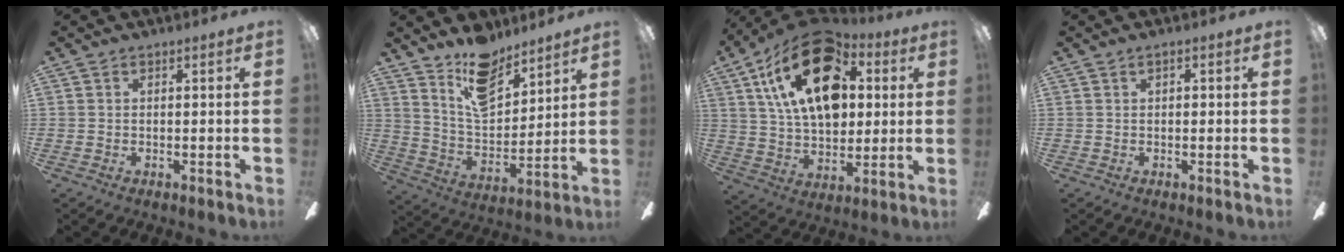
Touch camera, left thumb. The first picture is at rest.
{"total": 13.8, "force": [10.7, 6.2, 6.2], "torque": [-0.108, -0.064, 0.198]}
{"total": 24.3, "force": [9.4, 14.6, 17.0], "torque": [-0.288, -0.027, 0.162]}
{"total": 1.2, "force": [0.6, 0.6, 0.8], "torque": [-0.009, 0.000, 0.008]}